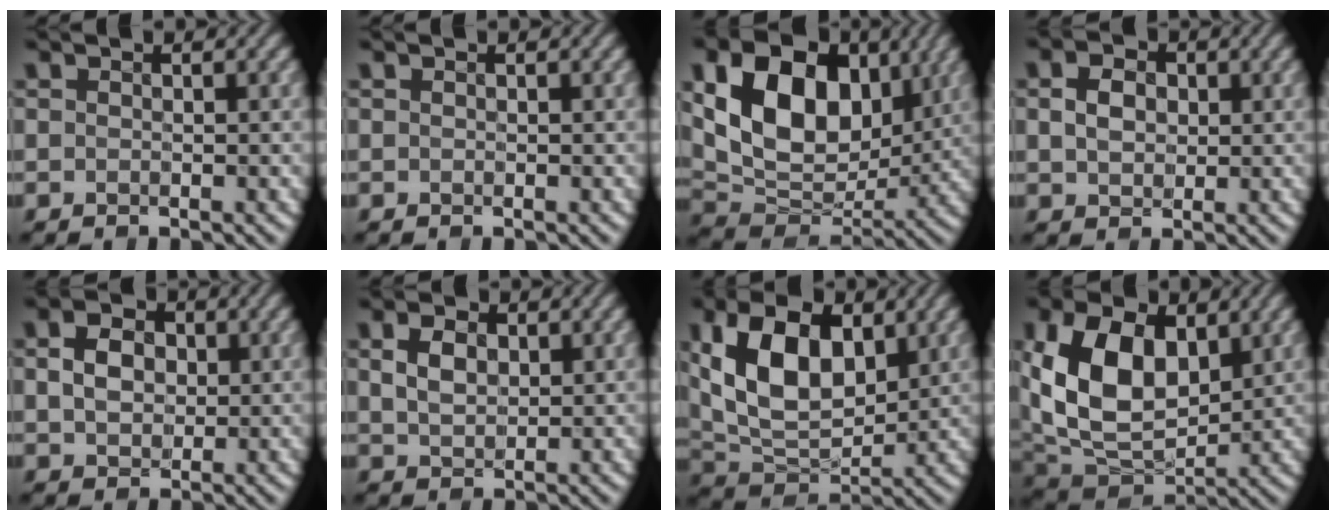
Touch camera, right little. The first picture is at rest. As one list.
[{"total": 0.0}, {"total": 12.3, "force": [2.9, 8.5, 8.4], "torque": [-0.156, 0.001, 0.058]}, {"total": 2.5, "force": [-0.1, 2.0, 1.5], "torque": [-0.040, 0.000, 0.005]}, {"total": 3.1, "force": [0.0, 2.5, 1.9], "torque": [-0.047, 0.001, 0.006]}, {"total": 2.3, "force": [0.3, 1.6, 1.6], "torque": [-0.045, -0.001, 0.017]}, {"total": 10.6, "force": [2.4, 6.4, 8.1], "torque": [-0.172, 0.006, 0.045]}, {"total": 10.9, "force": [1.6, 7.3, 7.9], "torque": [-0.180, -0.005, 0.035]}]